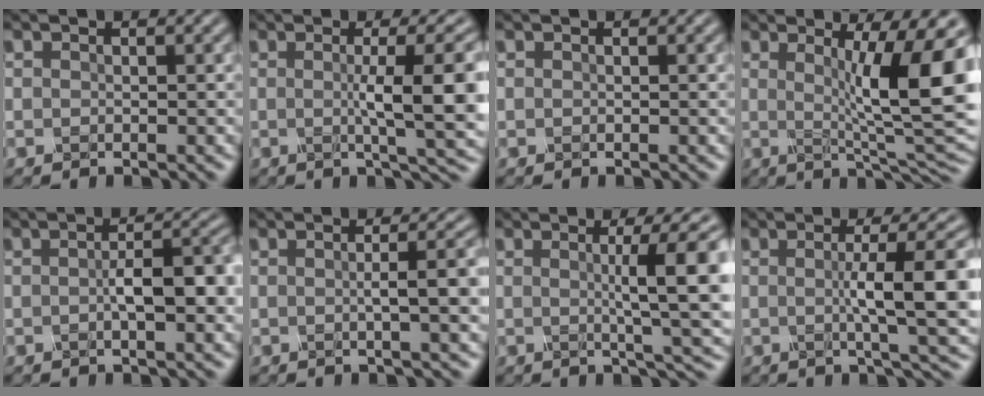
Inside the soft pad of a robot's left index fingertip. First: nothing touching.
{"total": 7.2, "force": [0.0, 1.3, 7.1], "torque": [-0.099, 0.003, 0.001]}
{"total": 0.0}
{"total": 9.3, "force": [1.6, 1.6, 9.0], "torque": [-0.120, -0.005, 0.027]}
{"total": 4.6, "force": [-0.7, 1.7, 4.2], "torque": [-0.075, 0.002, -0.011]}
{"total": 3.5, "force": [-0.3, 0.5, 3.4], "torque": [-0.055, 0.009, -0.007]}
{"total": 7.0, "force": [0.9, 1.1, 6.9], "torque": [-0.090, 0.005, 0.013]}
{"total": 7.0, "force": [0.0, 1.1, 6.9], "torque": [-0.101, 0.005, 0.000]}